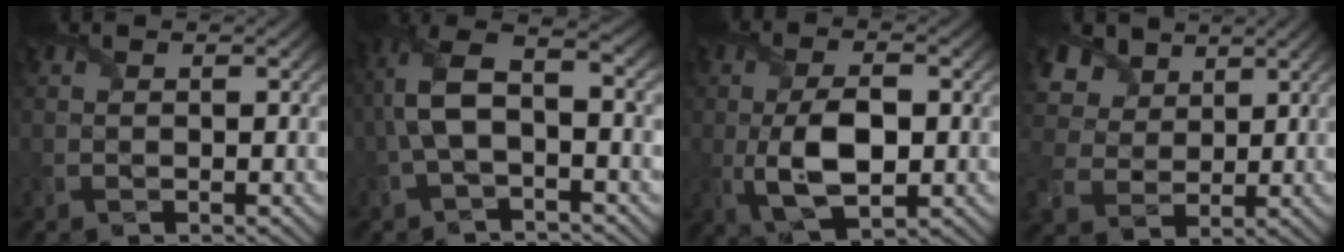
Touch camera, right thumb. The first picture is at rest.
{"total": 7.9, "force": [-0.4, 3.6, 7.0], "torque": [-0.164, 0.021, -0.018]}
{"total": 7.8, "force": [-1.0, 3.9, 6.7], "torque": [-0.137, -0.004, -0.018]}
{"total": 9.2, "force": [5.0, 6.4, 4.2], "torque": [-0.140, 0.014, 0.086]}